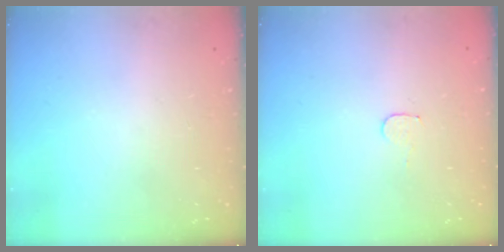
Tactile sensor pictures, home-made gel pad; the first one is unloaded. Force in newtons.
{"total": 3.7, "press": 3.7, "slide": 0.3}